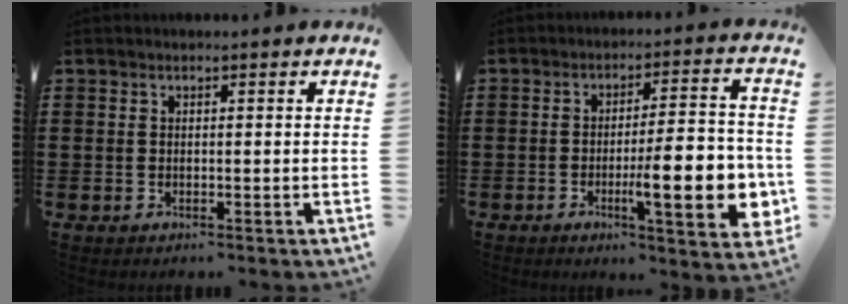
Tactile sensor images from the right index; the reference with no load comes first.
{"total": 12.4, "force": [-3.2, 3.0, 11.6], "torque": [-0.174, -0.006, -0.052]}